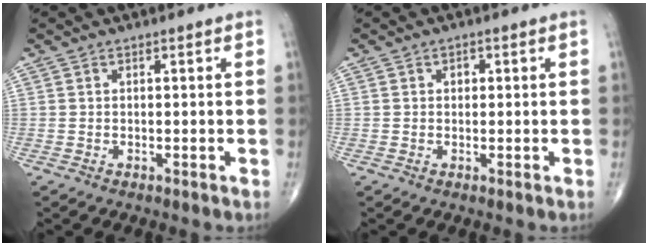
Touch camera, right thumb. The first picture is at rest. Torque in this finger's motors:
{"motor_torque": [-0.34, 0.13, 0.09, 0.01, -0.03]}